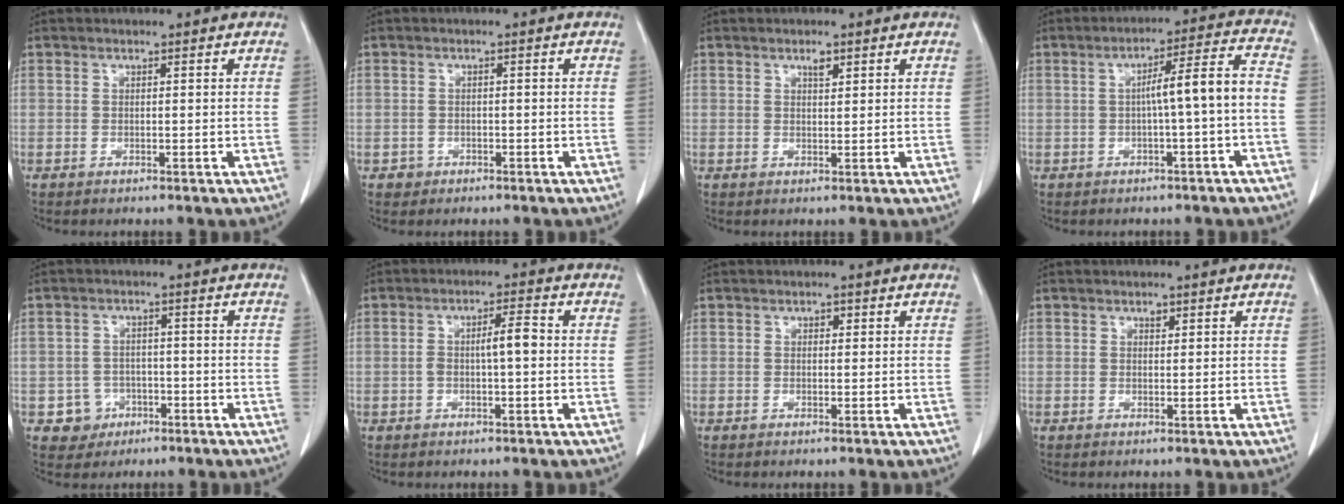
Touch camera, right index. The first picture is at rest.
{"total": 1.5, "force": [-0.8, 1.3, -0.1], "torque": [0.002, 0.007, -0.013]}
{"total": 1.5, "force": [1.0, 0.5, 1.0], "torque": [-0.016, -0.002, 0.016]}
{"total": 7.4, "force": [-1.2, -0.2, 7.3], "torque": [-0.110, 0.024, -0.015]}
{"total": 4.5, "force": [-1.9, 4.1, 0.2], "torque": [0.005, 0.015, -0.025]}
{"total": 4.3, "force": [-0.1, 0.8, 4.2], "torque": [-0.078, 0.015, -0.001]}
{"total": 0.8, "force": [0.3, 0.6, 0.5], "torque": [-0.005, 0.001, 0.003]}
{"total": 0.8, "force": [0.5, 0.5, 0.4], "torque": [-0.006, -0.004, 0.008]}